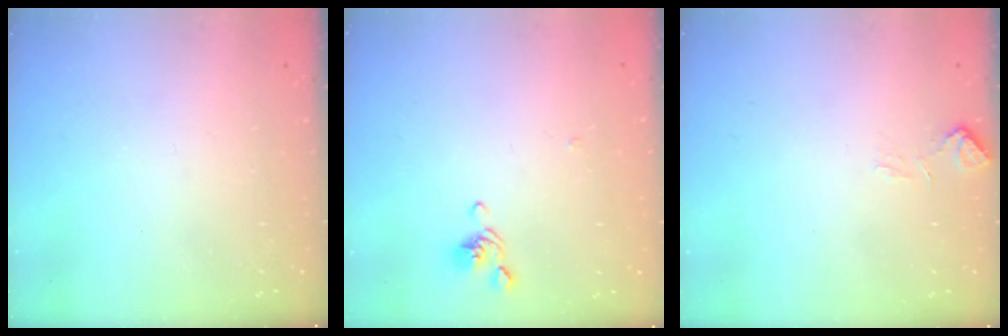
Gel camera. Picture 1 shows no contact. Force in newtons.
{"total": 1.4, "press": 1.2, "slide": 0.6}
{"total": 2.3, "press": 2.2, "slide": 0.6}